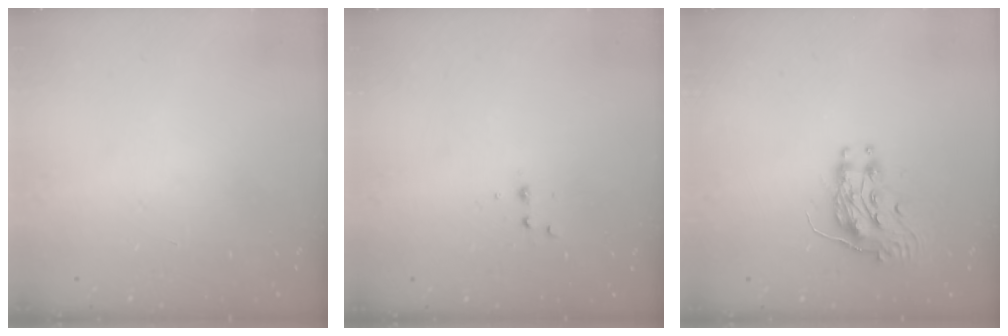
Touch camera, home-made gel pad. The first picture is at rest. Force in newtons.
{"total": 2.9, "press": 2.7, "slide": 1.1}
{"total": 9.3, "press": 9.3, "slide": 0.1}